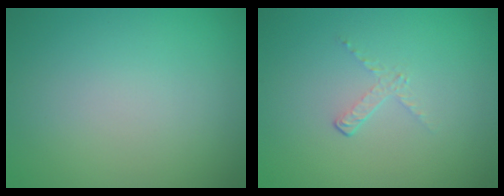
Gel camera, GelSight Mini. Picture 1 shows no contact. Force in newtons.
{"total": 1.1, "press": 0.4, "slide": 1.1}